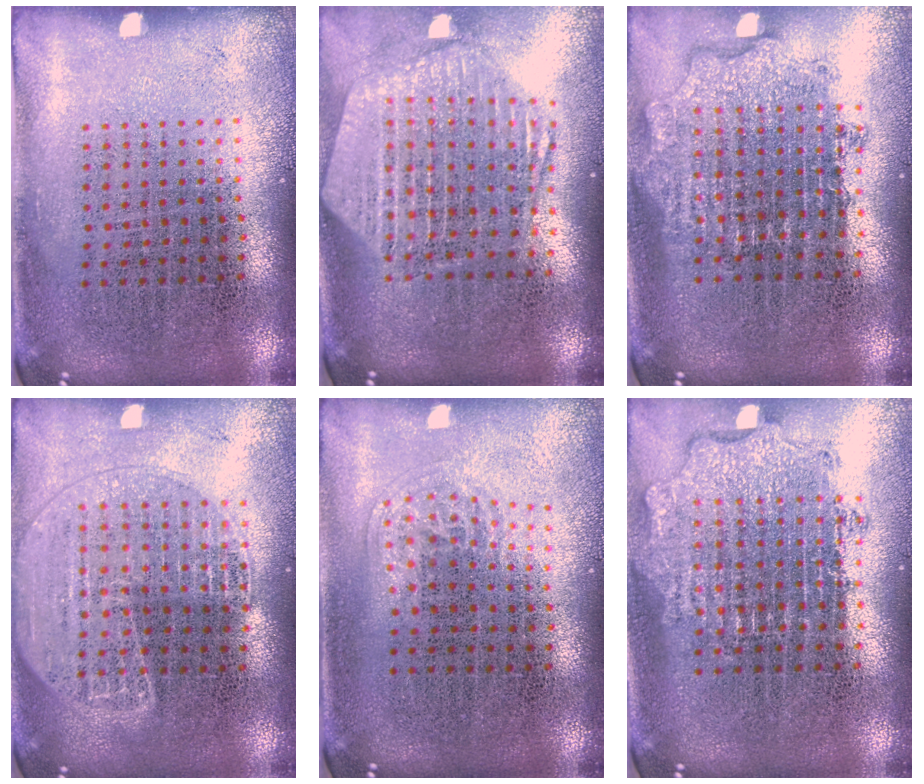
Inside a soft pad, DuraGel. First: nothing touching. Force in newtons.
{"total": 2.6, "press": 2.1, "slide": 1.5}
{"total": 1.9, "press": 1.5, "slide": 1.2}
{"total": 1.8, "press": 1.7, "slide": 0.7}
{"total": 1.0, "press": 0.7, "slide": 0.7}
{"total": 1.9, "press": 1.4, "slide": 1.2}